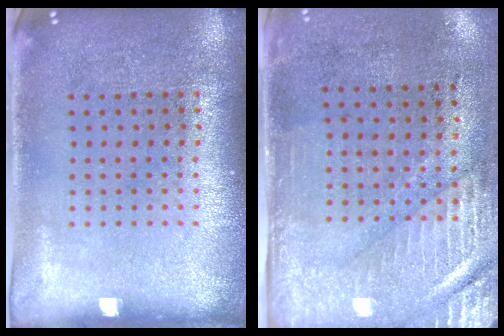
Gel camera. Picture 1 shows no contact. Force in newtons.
{"total": 2.9, "press": 2.4, "slide": 1.6}